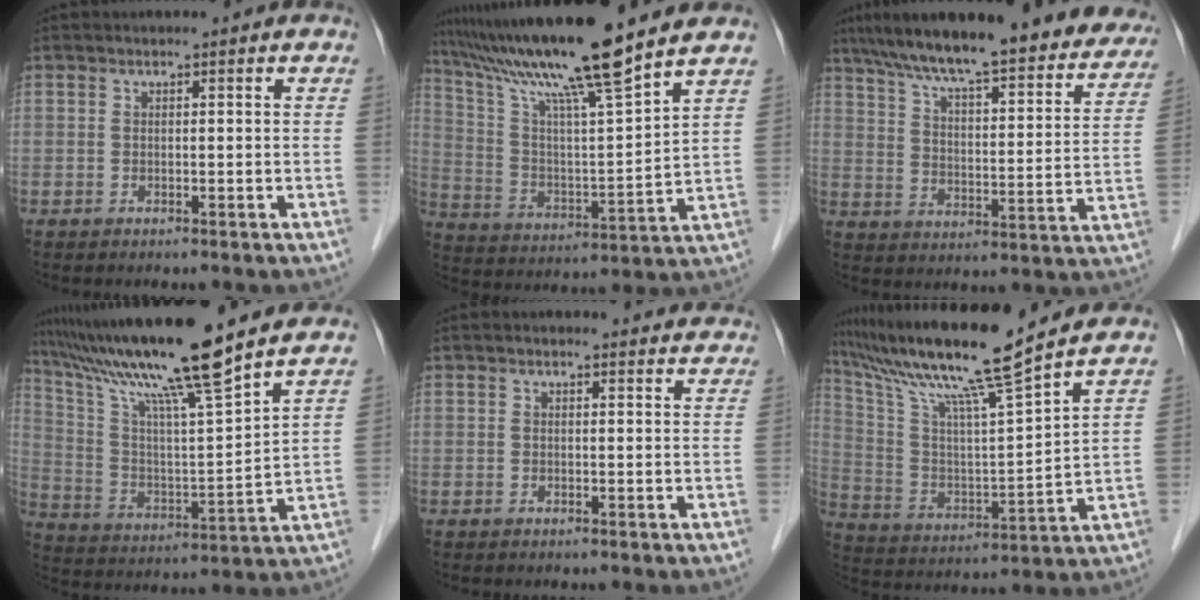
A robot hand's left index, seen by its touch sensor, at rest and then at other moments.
{"total": 16.6, "force": [13.6, -1.7, 9.4], "torque": [-0.172, -0.003, 0.241]}
{"total": 28.1, "force": [23.9, 5.3, 14.0], "torque": [-0.216, -0.011, 0.314]}
{"total": 17.7, "force": [14.4, -1.5, 10.2], "torque": [-0.187, -0.004, 0.254]}
{"total": 4.6, "force": [4.4, 0.9, 0.9], "torque": [-0.007, 0.006, 0.037]}
{"total": 17.8, "force": [14.4, -1.5, 10.3], "torque": [-0.196, 0.002, 0.255]}